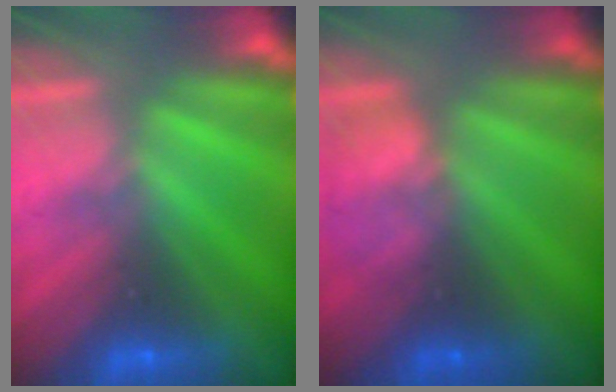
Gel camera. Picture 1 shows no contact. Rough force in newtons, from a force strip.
{"total": 2.4}